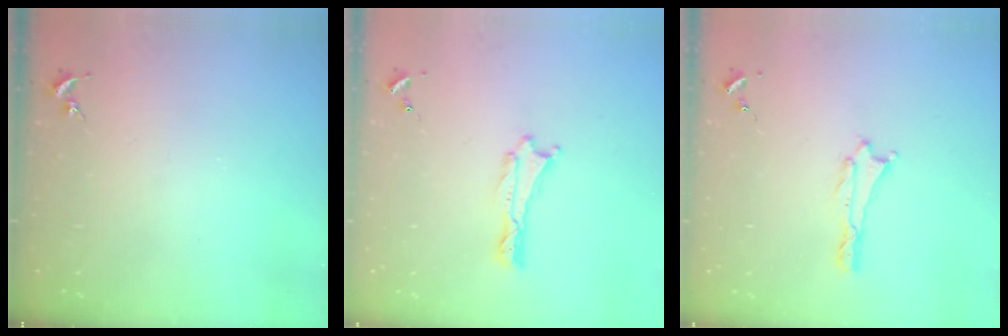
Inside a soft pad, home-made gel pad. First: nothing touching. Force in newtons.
{"total": 0.0}
{"total": 0.0}